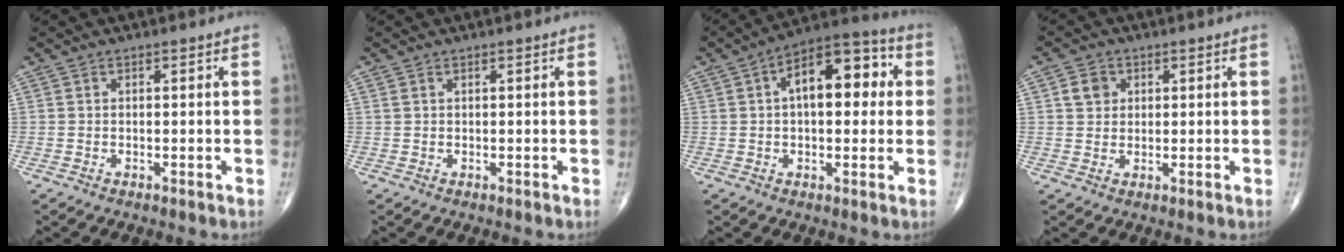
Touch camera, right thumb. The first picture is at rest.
{"total": 0.6, "force": [0.4, 0.2, 0.3], "torque": [-0.010, 0.008, 0.013]}
{"total": 14.4, "force": [2.9, 7.3, 12.1], "torque": [-0.151, 0.030, 0.036]}
{"total": 3.6, "force": [1.2, 3.1, 1.5], "torque": [-0.010, -0.002, 0.019]}